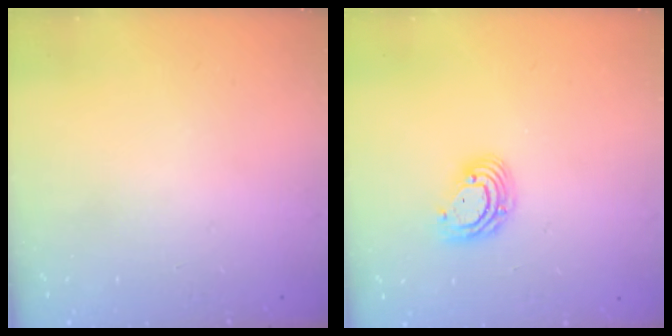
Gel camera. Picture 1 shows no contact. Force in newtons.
{"total": 8.0, "press": 7.8, "slide": 1.5}